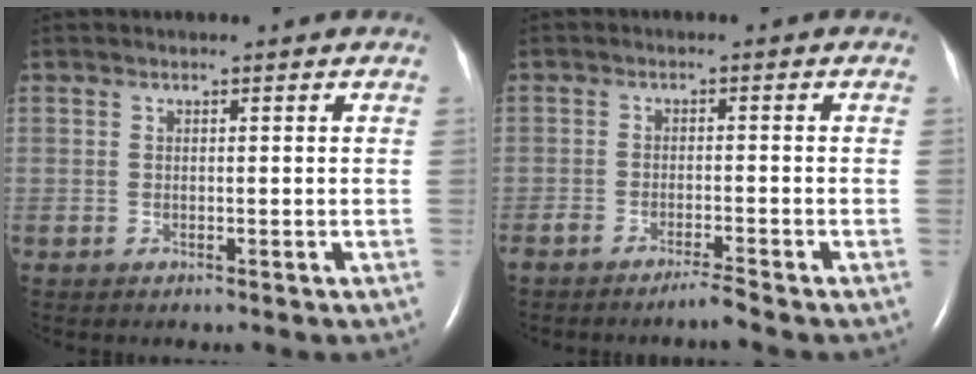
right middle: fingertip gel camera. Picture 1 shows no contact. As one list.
[{"total": 2.4, "force": [-2.1, -0.6, 1.0], "torque": [-0.021, -0.004, -0.042]}]